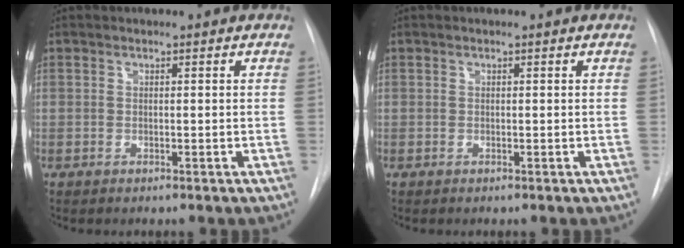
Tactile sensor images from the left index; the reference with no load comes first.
{"total": 0.0}